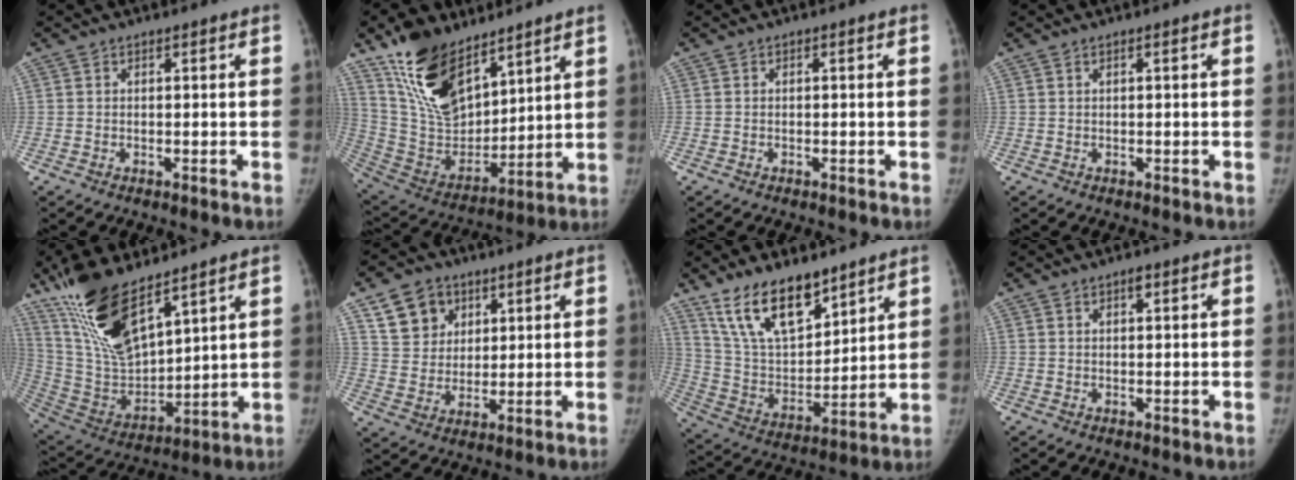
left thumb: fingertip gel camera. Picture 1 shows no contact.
{"total": 20.2, "force": [13.2, 10.5, 11.2], "torque": [-0.161, -0.064, 0.258]}
{"total": 0.0}
{"total": 0.0}
{"total": 19.7, "force": [13.1, 7.4, 12.7], "torque": [-0.219, -0.065, 0.261]}
{"total": 9.8, "force": [5.0, 7.9, 3.0], "torque": [-0.021, -0.019, 0.094]}
{"total": 16.8, "force": [11.8, 7.4, 9.4], "torque": [-0.126, -0.065, 0.230]}
{"total": 0.9, "force": [0.6, 0.5, 0.5], "torque": [-0.001, -0.003, 0.007]}